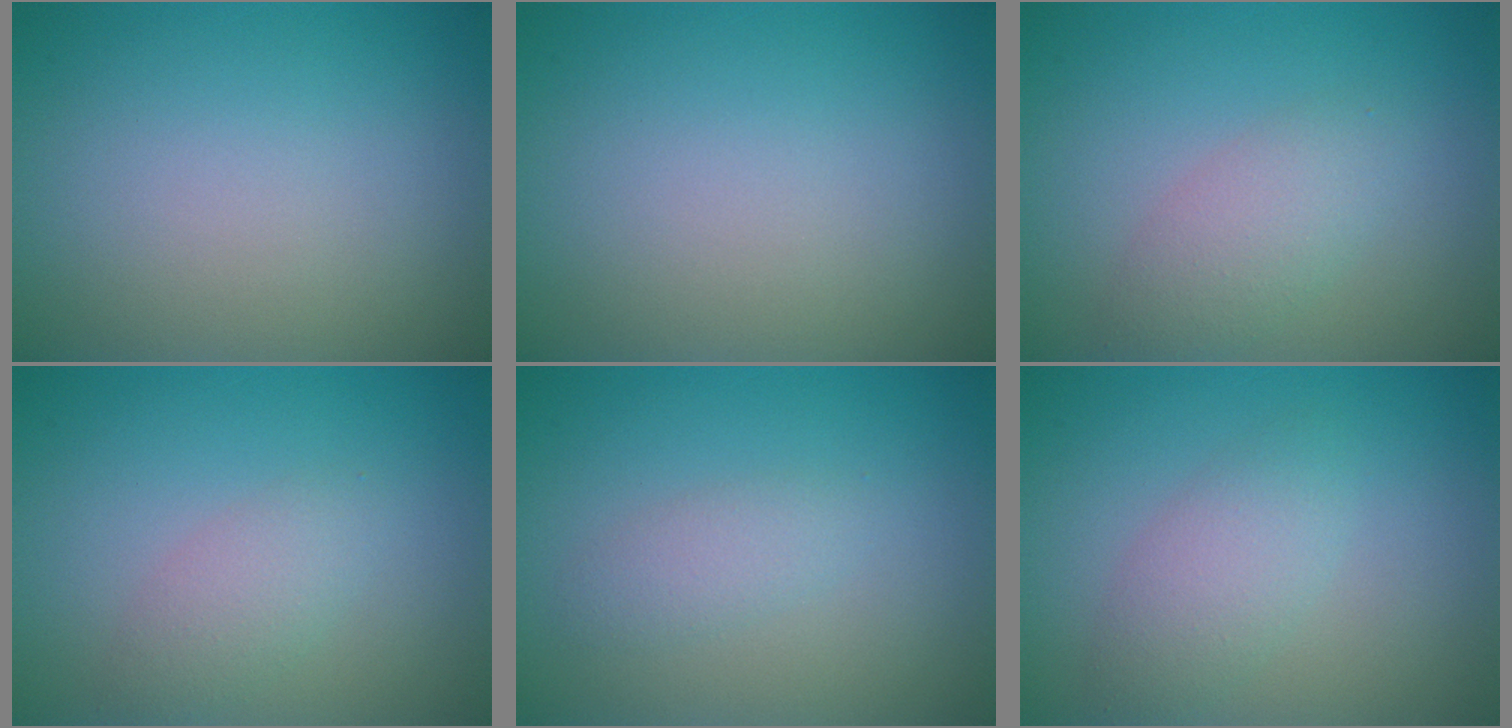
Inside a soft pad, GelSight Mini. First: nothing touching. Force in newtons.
{"total": 0.0}
{"total": 2.8, "press": 2.8, "slide": 0.1}
{"total": 2.0, "press": 2.0, "slide": 0.1}
{"total": 1.6, "press": 1.6, "slide": 0.0}
{"total": 2.7, "press": 2.7, "slide": 0.1}